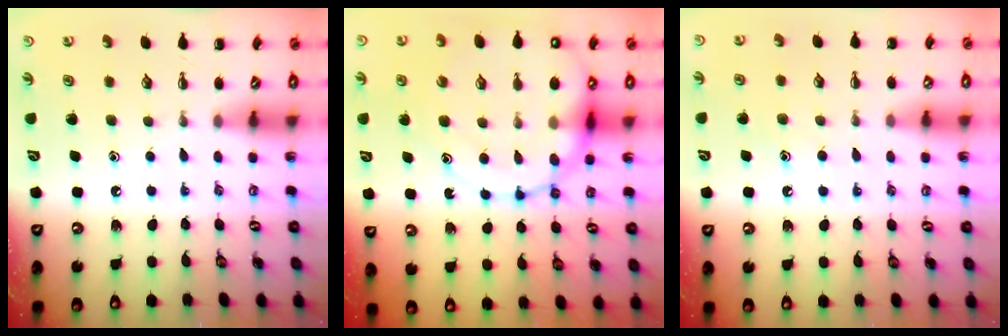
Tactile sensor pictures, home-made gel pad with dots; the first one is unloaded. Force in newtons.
{"total": 20.3, "press": 20.1, "slide": 3.0}
{"total": 8.2, "press": 8.1, "slide": 1.5}